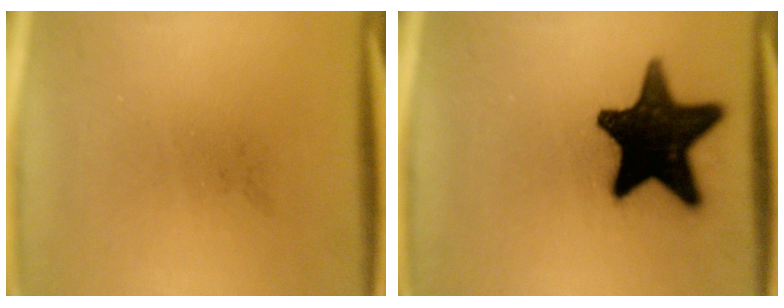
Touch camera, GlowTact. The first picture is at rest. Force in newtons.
{"total": 19.2}